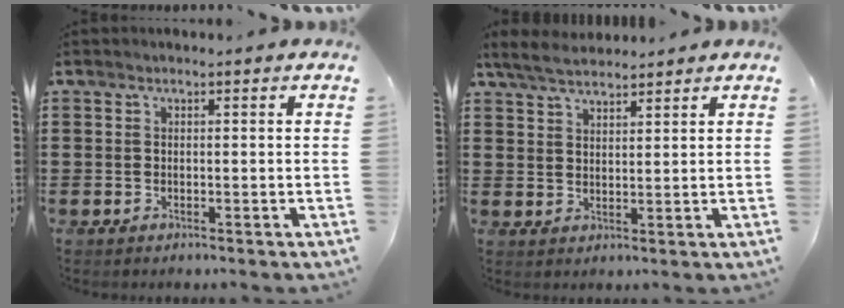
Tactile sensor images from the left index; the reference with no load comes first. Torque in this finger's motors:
{"motor_torque": [2.14, 0.00, 0.54, 0.12]}